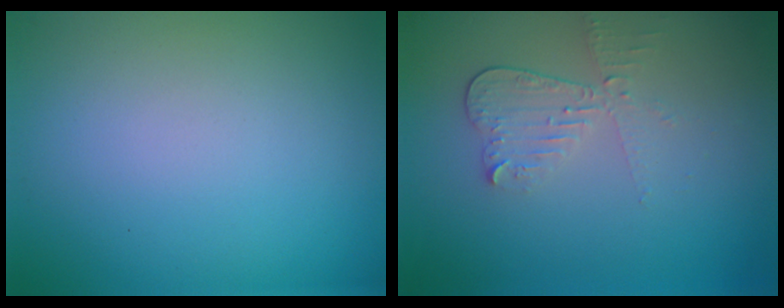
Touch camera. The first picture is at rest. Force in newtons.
{"total": 2.3, "press": 2.1, "slide": 0.8}